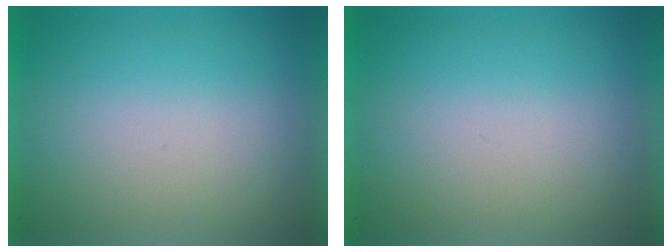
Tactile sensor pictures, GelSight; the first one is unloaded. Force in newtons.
{"total": 0.0}